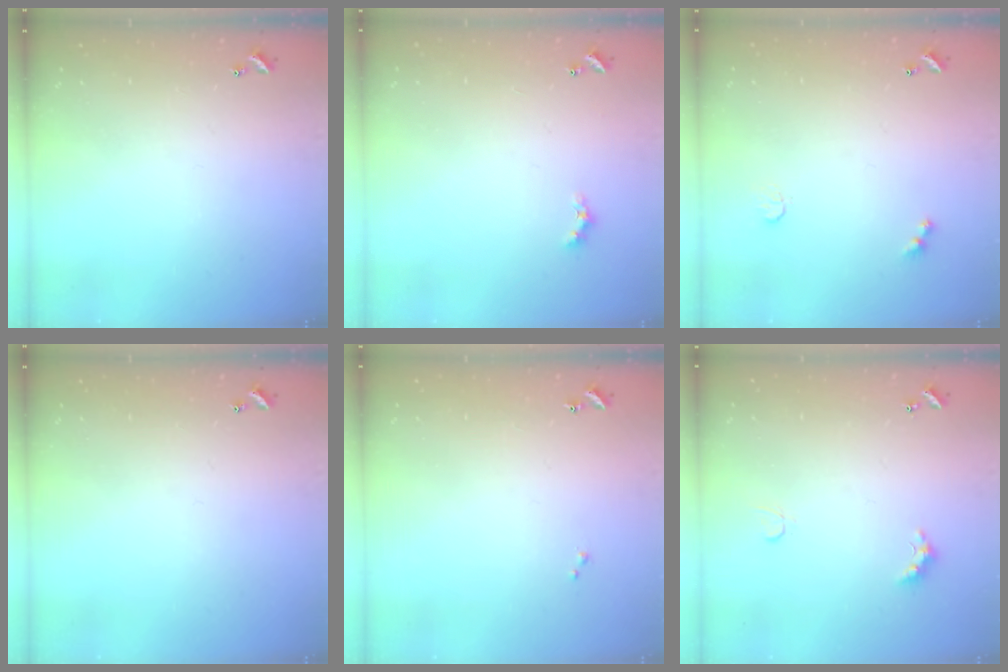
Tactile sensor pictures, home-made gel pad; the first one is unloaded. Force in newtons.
{"total": 0.8, "press": 0.7, "slide": 0.4}
{"total": 3.9, "press": 3.8, "slide": 0.8}
{"total": 0.0}
{"total": 0.7, "press": 0.6, "slide": 0.3}
{"total": 3.3, "press": 3.3, "slide": 0.6}